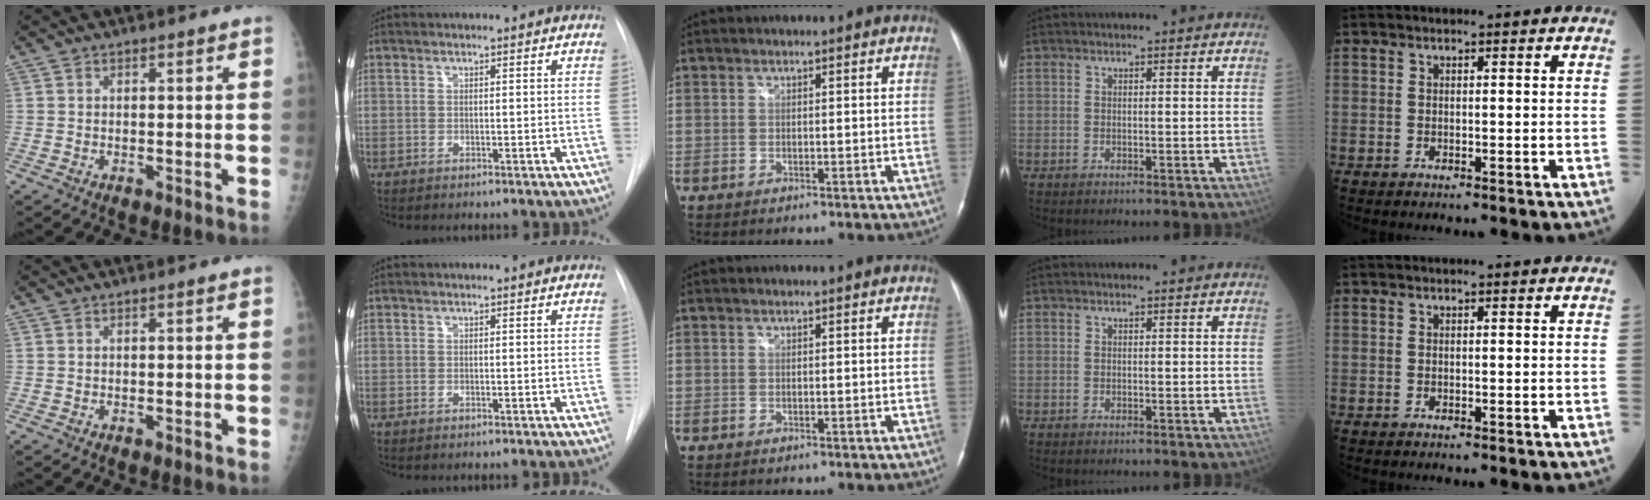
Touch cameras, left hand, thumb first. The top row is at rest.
{}